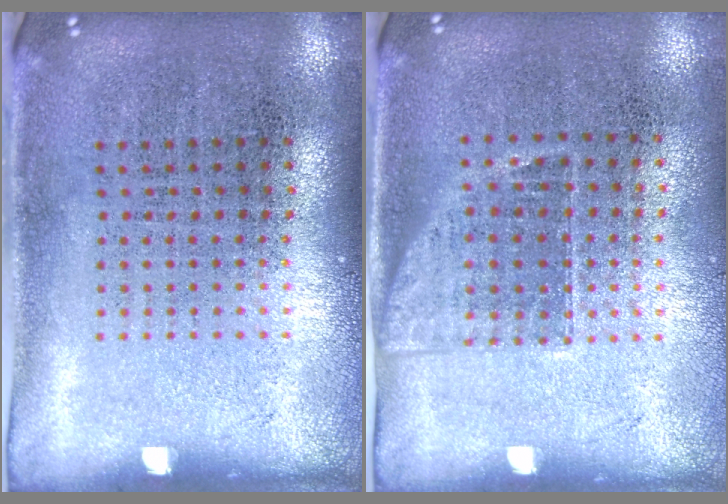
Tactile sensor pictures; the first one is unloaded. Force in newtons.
{"total": 1.1, "press": 0.9, "slide": 0.7}